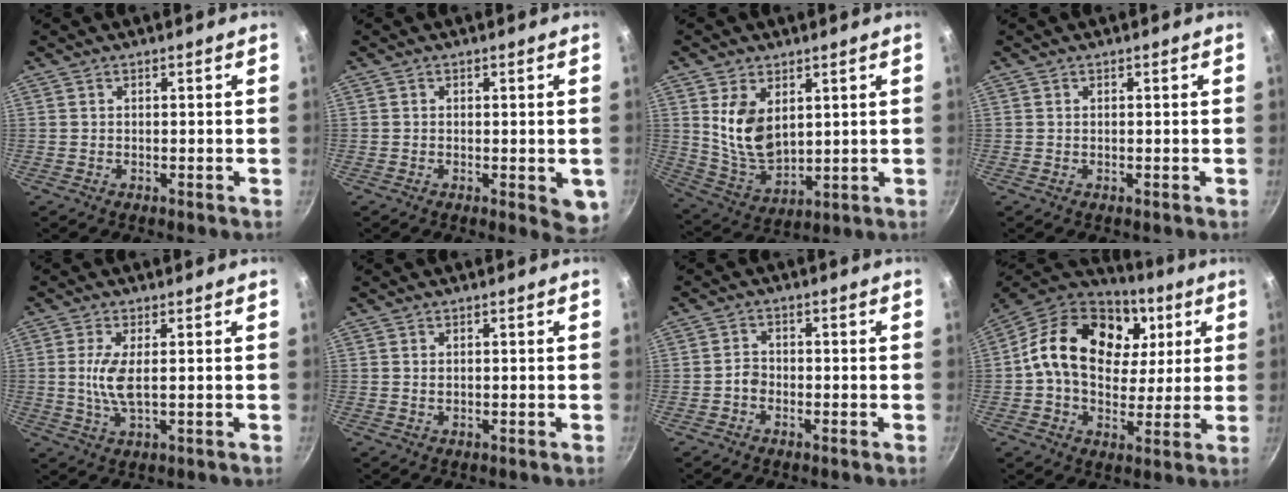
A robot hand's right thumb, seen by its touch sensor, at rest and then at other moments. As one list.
[{"total": 4.5, "force": [-0.7, 2.2, 3.9], "torque": [-0.037, -0.006, -0.008]}, {"total": 11.1, "force": [3.3, 6.9, 8.1], "torque": [-0.134, -0.033, 0.080]}, {"total": 0.0}, {"total": 5.7, "force": [0.5, 1.8, 5.4], "torque": [-0.119, -0.004, 0.012]}, {"total": 0.8, "force": [0.3, 0.6, 0.4], "torque": [-0.006, 0.000, 0.006]}, {"total": 2.3, "force": [-1.0, 1.8, 1.1], "torque": [-0.011, 0.016, -0.020]}, {"total": 23.2, "force": [6.2, 16.4, 15.2], "torque": [-0.244, 0.001, 0.092]}]